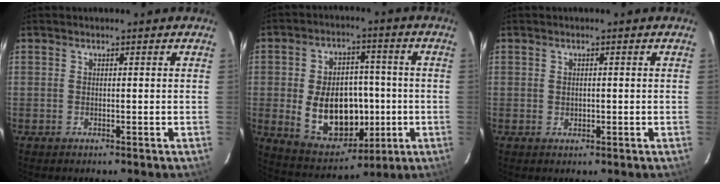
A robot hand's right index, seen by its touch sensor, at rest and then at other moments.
{"total": 16.1, "force": [-2.3, 11.0, 11.5], "torque": [-0.227, 0.008, -0.008]}
{"total": 0.9, "force": [0.0, 0.8, 0.3], "torque": [-0.002, 0.002, 0.002]}